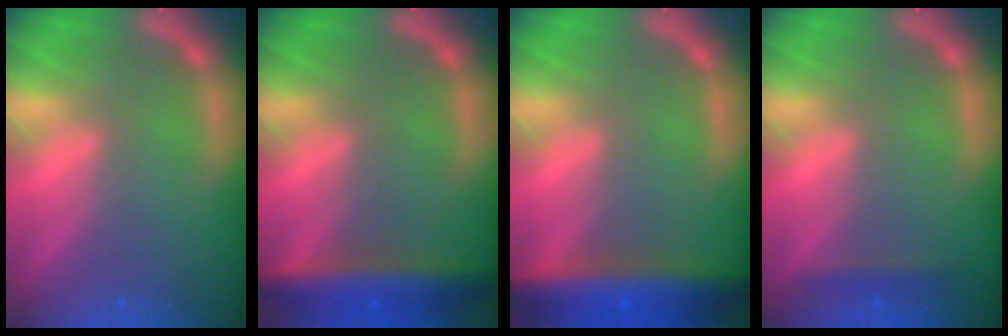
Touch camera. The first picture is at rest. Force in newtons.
{"total": 6.5}
{"total": 8.5}
{"total": 1.4}